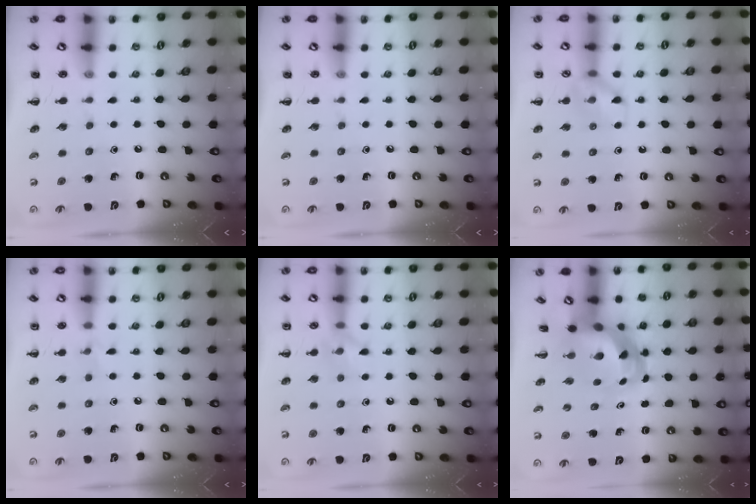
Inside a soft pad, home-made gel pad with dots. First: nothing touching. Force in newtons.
{"total": 0.0}
{"total": 10.0, "press": 9.9, "slide": 1.3}
{"total": 5.1, "press": 4.8, "slide": 1.7}
{"total": 7.2, "press": 7.1, "slide": 1.2}
{"total": 4.7, "press": 4.5, "slide": 1.4}